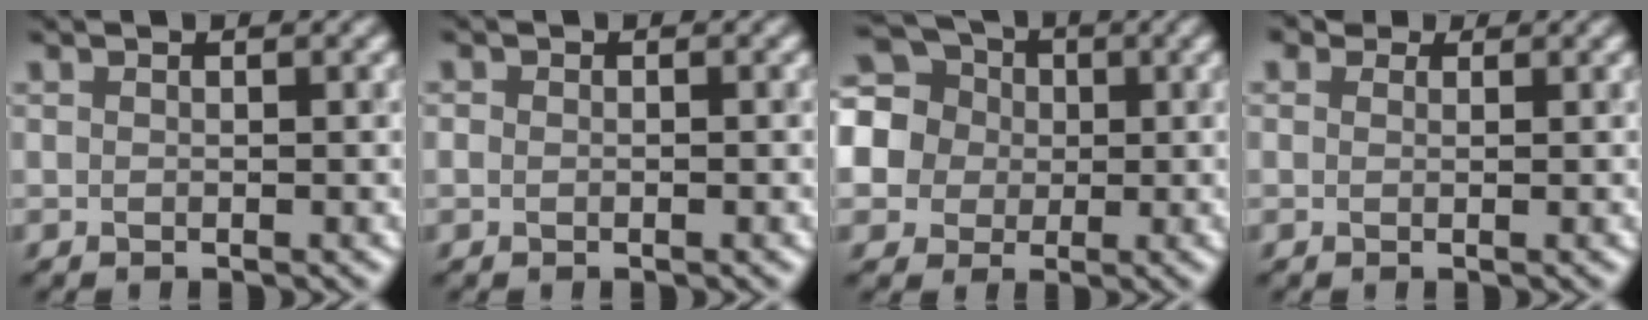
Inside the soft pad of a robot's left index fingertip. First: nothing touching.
{"total": 1.0, "force": [0.0, 0.8, 0.6], "torque": [-0.005, -0.001, -0.004]}
{"total": 12.4, "force": [2.4, 11.2, 4.7], "torque": [-0.133, 0.031, 0.018]}
{"total": 1.5, "force": [1.1, 0.9, 0.6], "torque": [-0.008, -0.005, -0.001]}